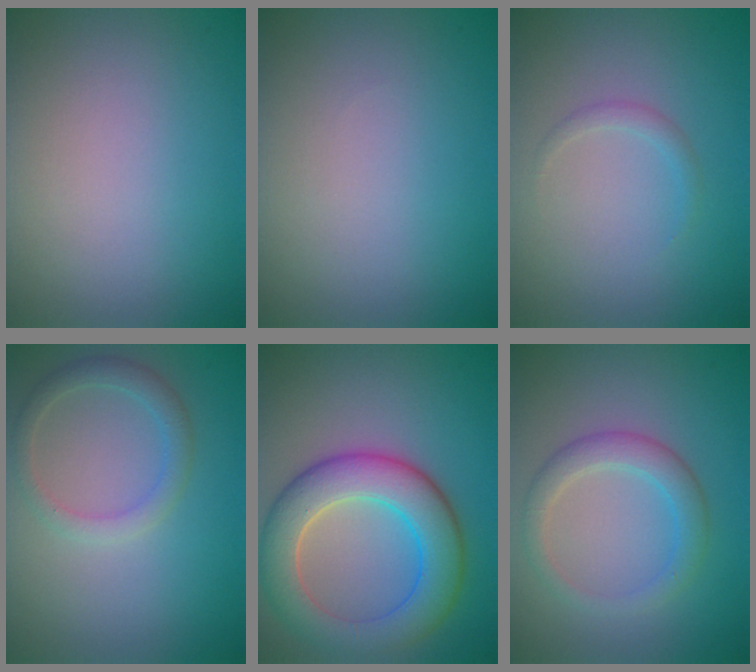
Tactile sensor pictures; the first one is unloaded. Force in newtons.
{"total": 0.0}
{"total": 0.9, "press": 0.9, "slide": 0.0}
{"total": 2.1, "press": 2.1, "slide": 0.3}
{"total": 7.7, "press": 7.7, "slide": 0.4}
{"total": 2.8, "press": 2.8, "slide": 0.1}